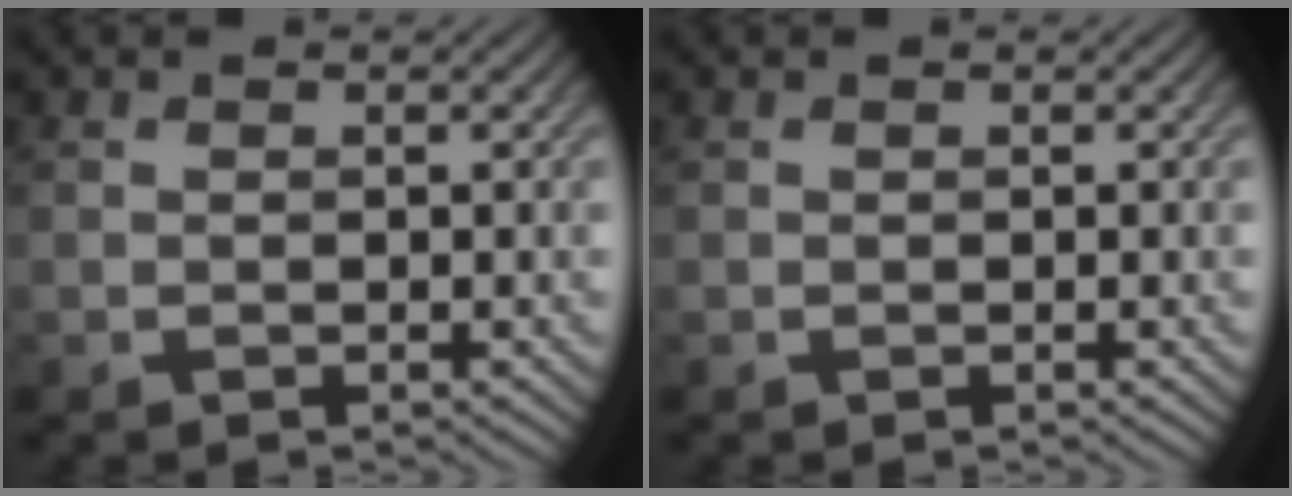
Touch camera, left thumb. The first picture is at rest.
{"total": 0.0}